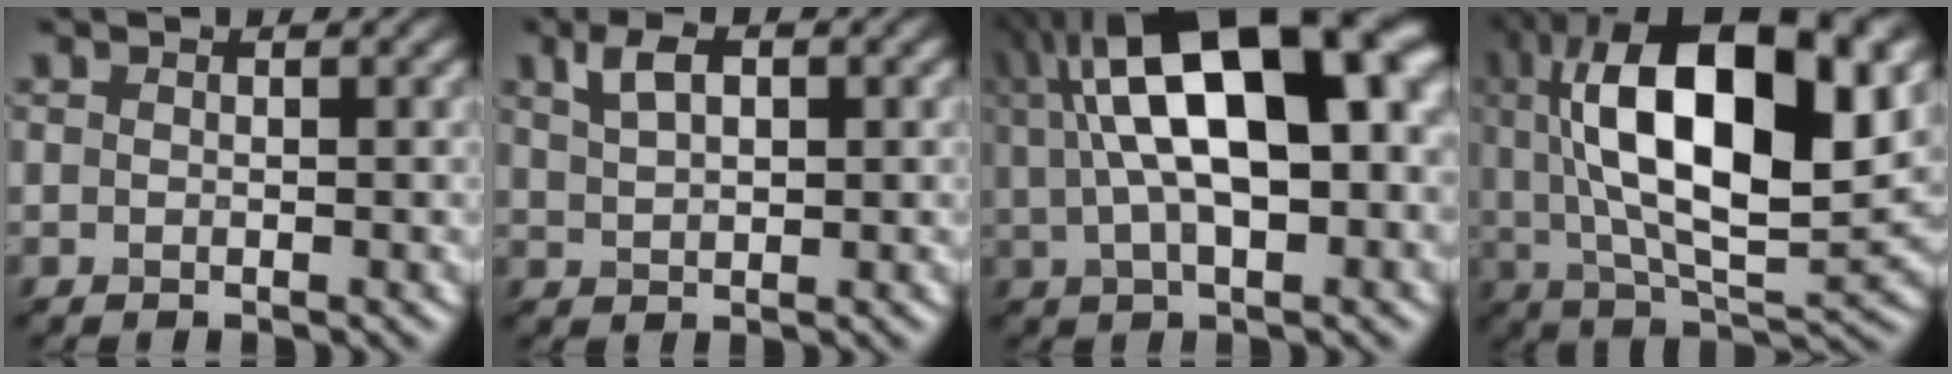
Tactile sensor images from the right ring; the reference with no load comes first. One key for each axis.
{"total": 1.3, "fx": 1.0, "fy": -0.1, "fz": 0.8, "tx": -0.044, "ty": 0.004, "tz": 0.050}
{"total": 14.3, "fx": 2.8, "fy": 6.1, "fz": 12.7, "tx": -0.196, "ty": 0.028, "tz": 0.063}
{"total": 15.5, "fx": 4.0, "fy": 6.3, "fz": 13.6, "tx": -0.257, "ty": 0.011, "tz": 0.093}